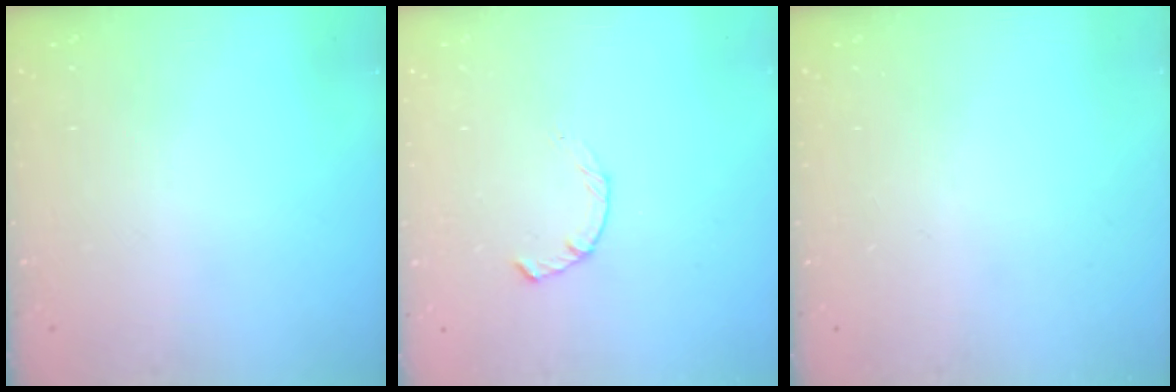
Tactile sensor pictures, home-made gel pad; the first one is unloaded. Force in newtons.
{"total": 2.3, "press": 2.2, "slide": 0.4}
{"total": 0.0}